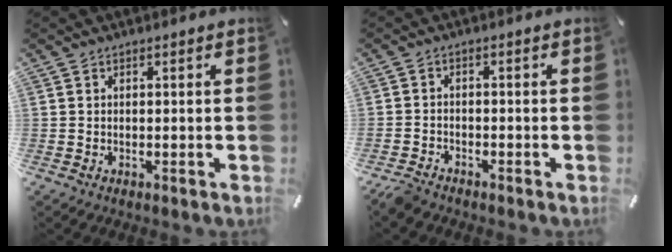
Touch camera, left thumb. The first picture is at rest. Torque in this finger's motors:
{"motor_torque": [-0.40, 0.62, 0.18, 0.12, 0.09]}